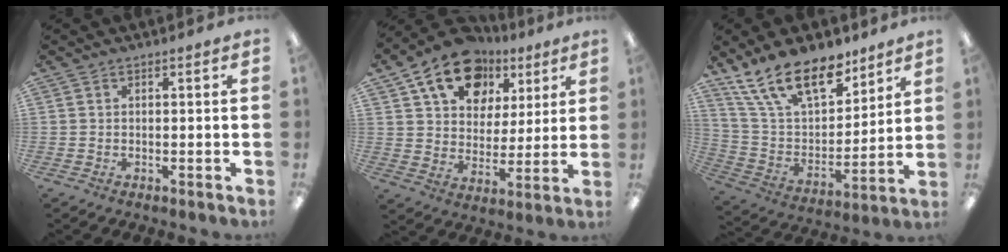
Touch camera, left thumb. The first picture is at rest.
{"total": 16.0, "force": [9.7, 10.9, 6.6], "torque": [-0.107, -0.048, 0.180]}
{"total": 20.0, "force": [13.8, 9.4, 11.0], "torque": [-0.198, -0.072, 0.250]}